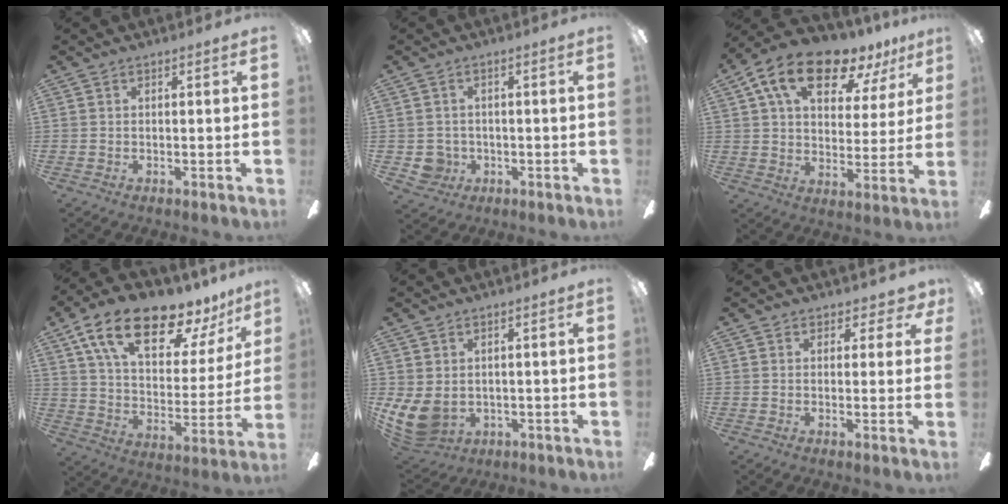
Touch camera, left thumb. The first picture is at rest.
{"total": 4.0, "force": [-0.5, 4.0, 0.7], "torque": [-0.018, 0.004, -0.008]}
{"total": 16.2, "force": [10.8, 7.2, 9.7], "torque": [-0.169, -0.057, 0.187]}
{"total": 21.0, "force": [14.6, 8.3, 12.6], "torque": [-0.212, -0.090, 0.250]}
{"total": 8.0, "force": [0.0, 6.1, 5.1], "torque": [-0.129, -0.012, 0.002]}
{"total": 2.9, "force": [1.8, 2.1, 0.8], "torque": [0.002, -0.008, 0.031]}